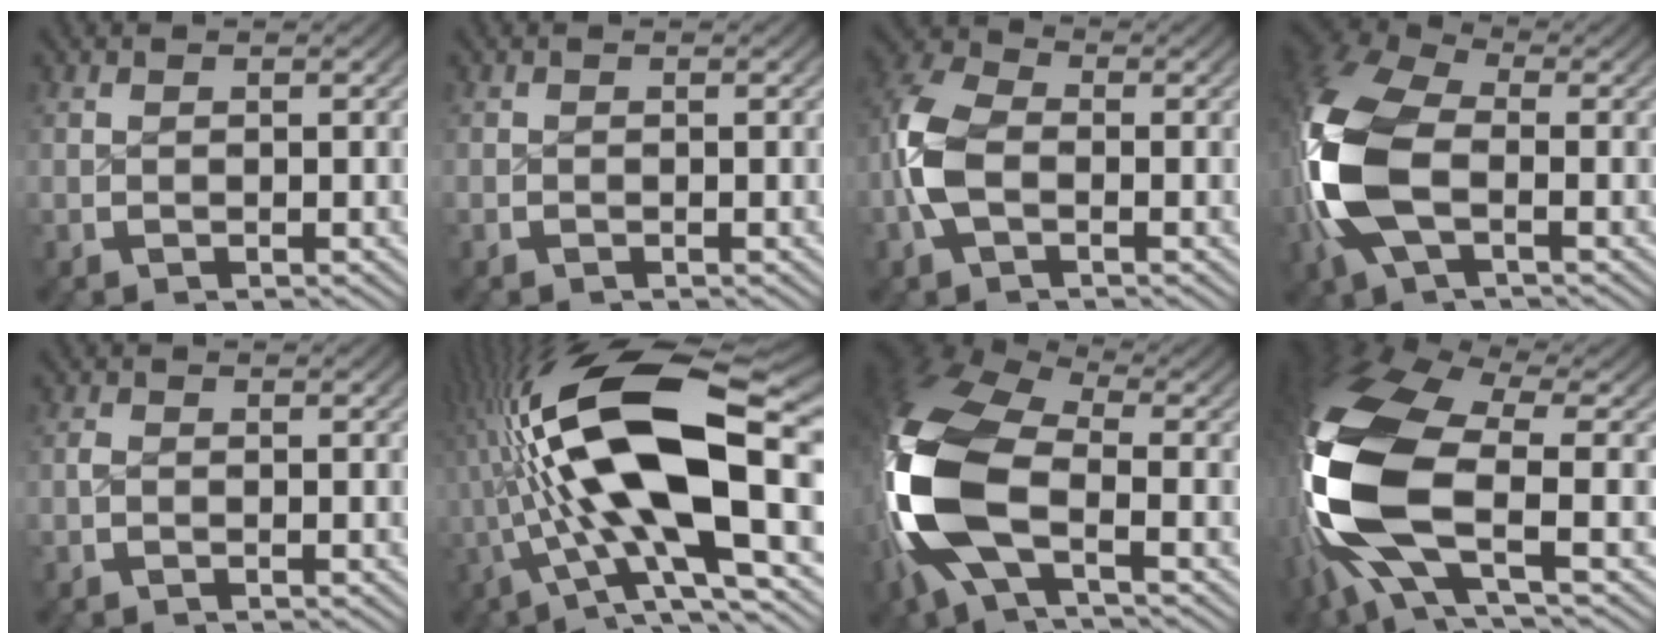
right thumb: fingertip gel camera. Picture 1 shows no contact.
{"total": 0.0}
{"total": 6.2, "force": [-0.8, 4.3, 4.4], "torque": [-0.107, -0.008, -0.018]}
{"total": 12.5, "force": [-0.6, 8.1, 9.4], "torque": [-0.233, -0.009, -0.010]}
{"total": 0.9, "force": [-0.7, 0.2, 0.5], "torque": [-0.008, 0.004, -0.017]}
{"total": 16.6, "force": [0.5, 7.6, 14.7], "torque": [-0.288, -0.004, 0.007]}
{"total": 14.9, "force": [-1.3, 9.2, 11.6], "torque": [-0.282, -0.021, -0.018]}
{"total": 16.0, "force": [-1.3, 8.9, 13.2], "torque": [-0.309, -0.030, -0.009]}